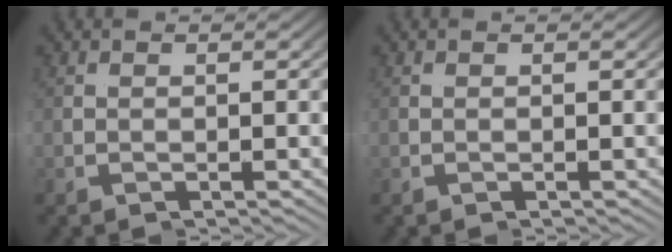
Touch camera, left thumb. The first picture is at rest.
{"total": 0.0}